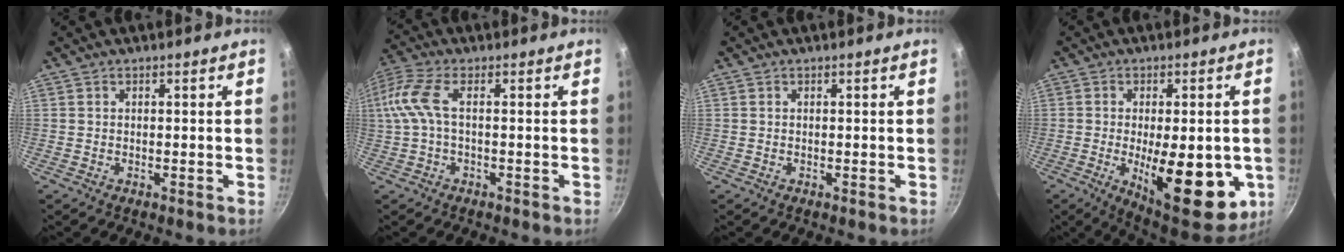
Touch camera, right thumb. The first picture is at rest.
{"total": 8.2, "force": [-0.2, 3.3, 7.6], "torque": [-0.182, 0.015, -0.010]}
{"total": 0.0}
{"total": 19.2, "force": [-4.2, 7.8, 17.1], "torque": [-0.205, -0.011, -0.045]}